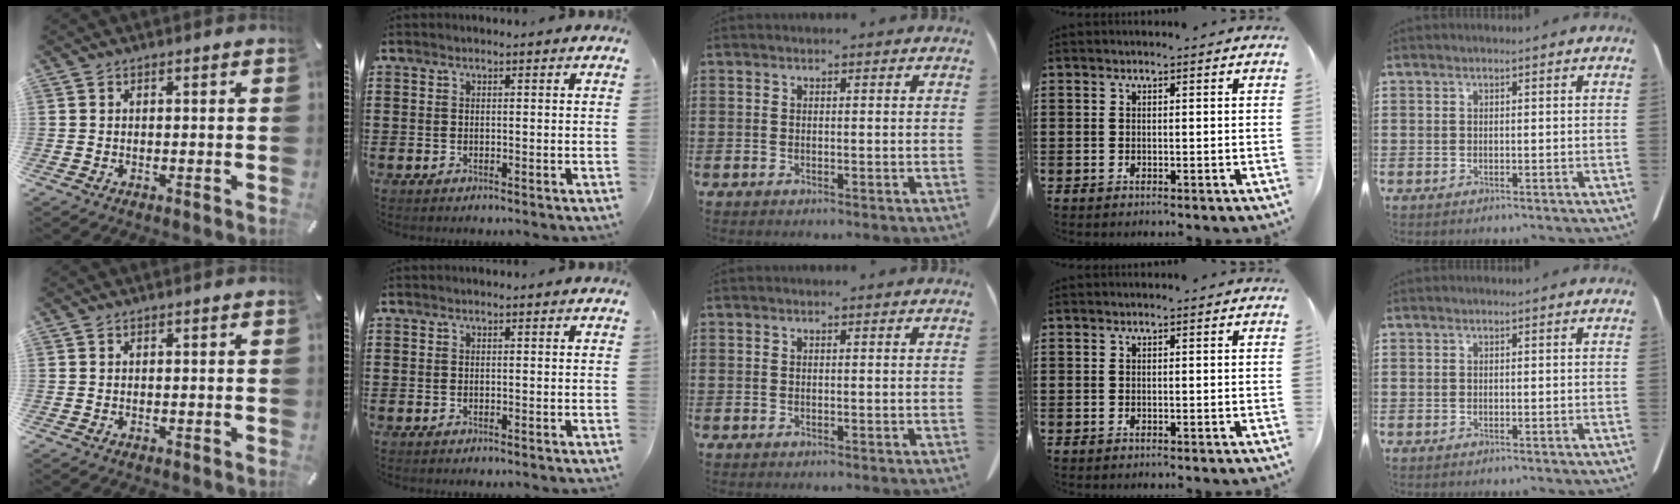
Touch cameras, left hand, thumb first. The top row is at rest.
{}